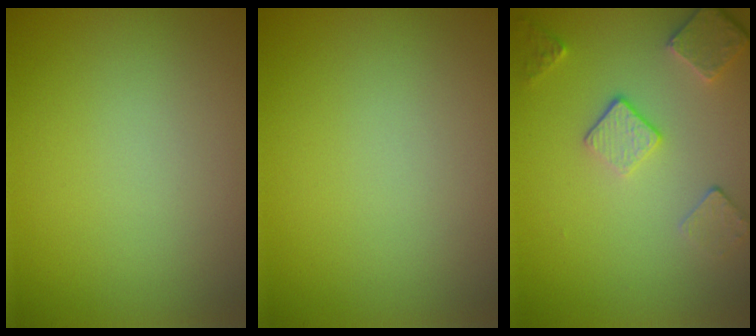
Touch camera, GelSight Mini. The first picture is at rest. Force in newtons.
{"total": 0.0}
{"total": 3.5, "press": 2.8, "slide": 2.1}